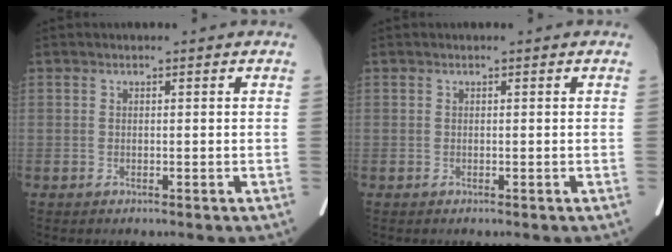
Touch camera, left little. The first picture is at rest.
{"total": 0.0}